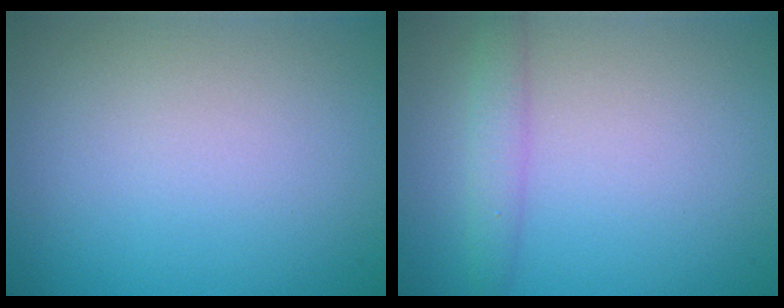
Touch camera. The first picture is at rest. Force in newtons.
{"total": 2.0, "press": 2.0, "slide": 0.0}